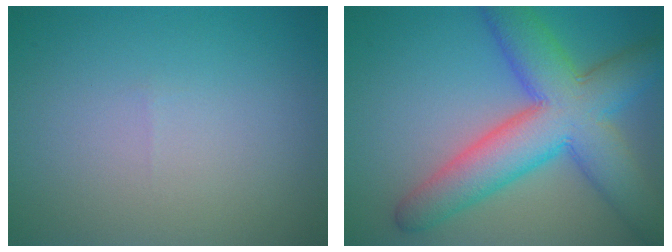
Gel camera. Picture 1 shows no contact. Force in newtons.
{"total": 10.0, "press": 10.0, "slide": 0.2}